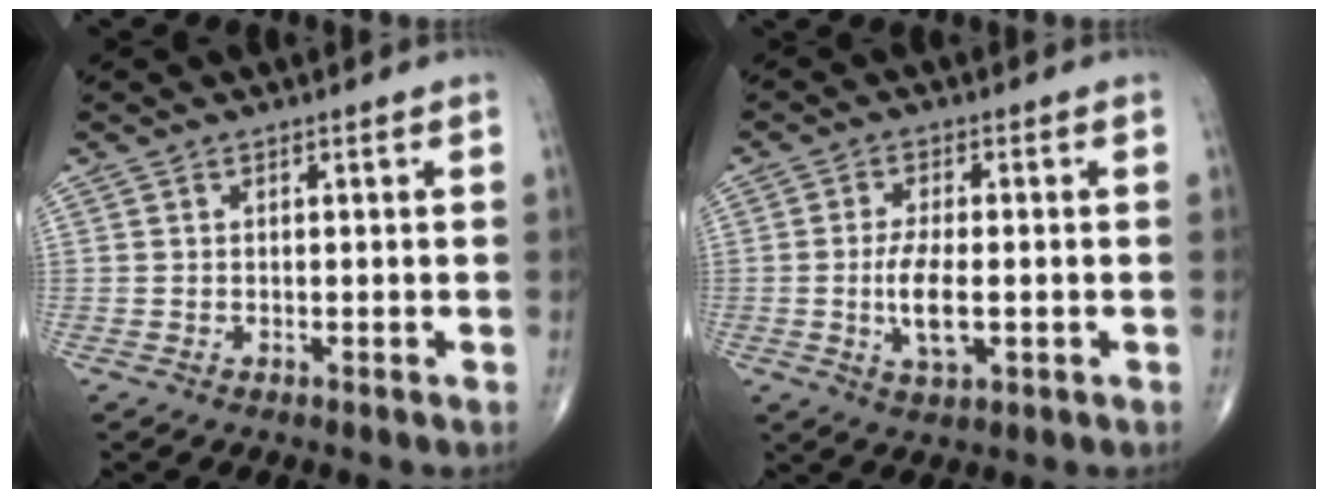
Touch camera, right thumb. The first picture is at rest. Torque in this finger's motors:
{"motor_torque": [1.79, 3.21, 0.52, 0.45, 0.21]}